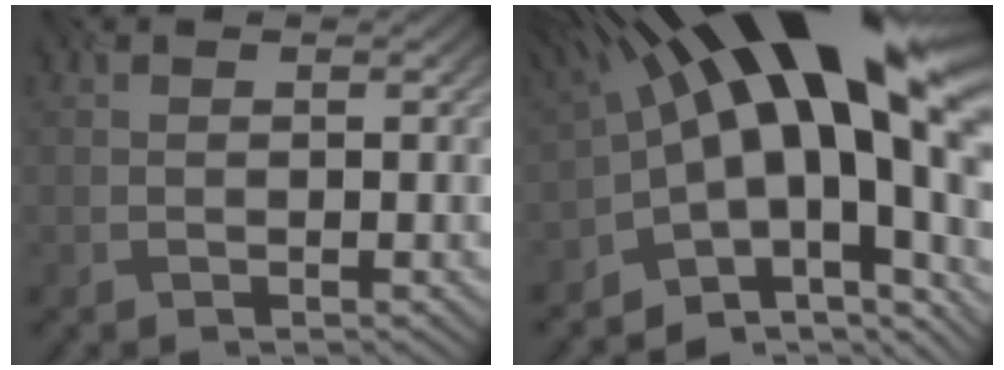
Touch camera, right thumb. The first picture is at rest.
{"total": 18.5, "force": [1.5, 8.6, 16.3], "torque": [-0.236, 0.005, 0.029]}